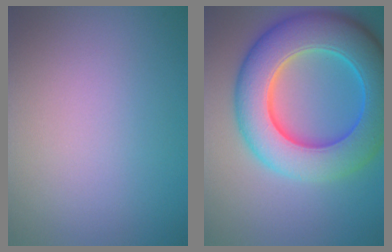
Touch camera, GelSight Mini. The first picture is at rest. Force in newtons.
{"total": 11.2, "press": 11.2, "slide": 0.2}